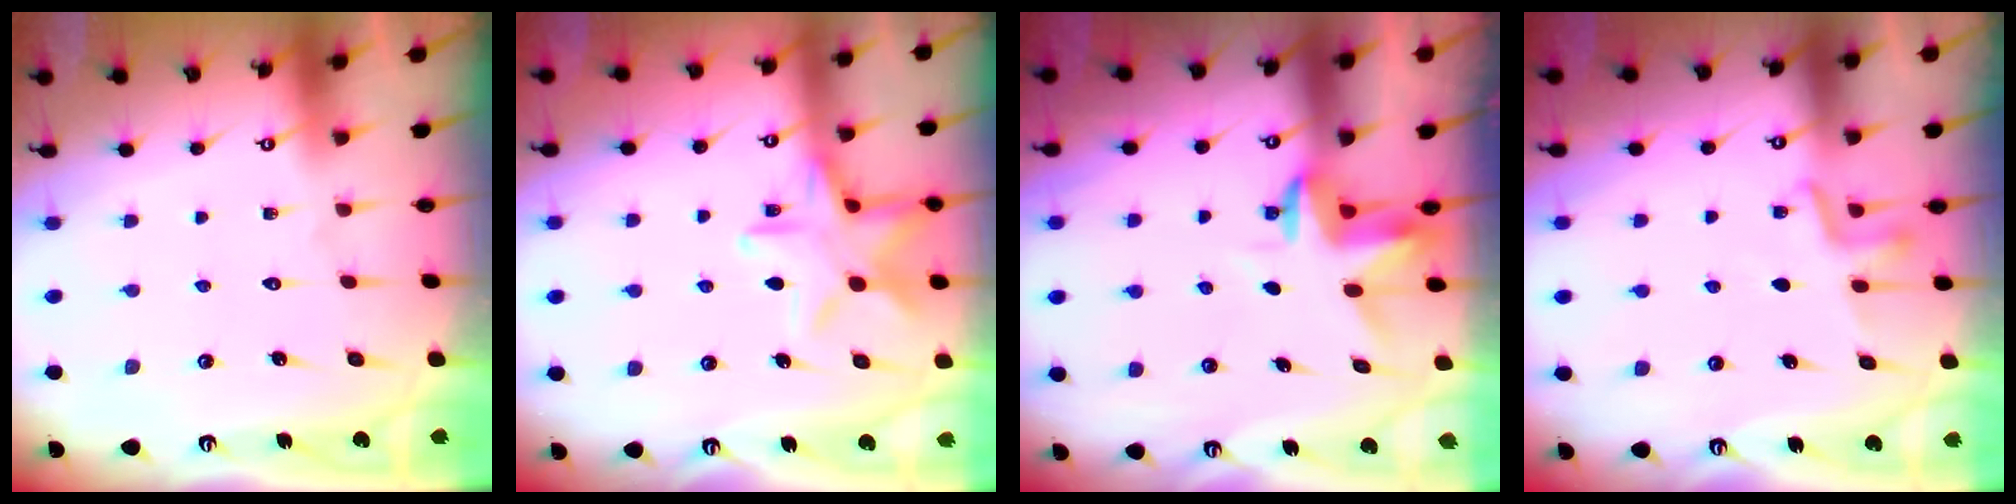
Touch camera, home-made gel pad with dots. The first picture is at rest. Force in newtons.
{"total": 13.8, "press": 13.7, "slide": 0.9}
{"total": 3.7, "press": 3.7, "slide": 0.2}
{"total": 5.2, "press": 5.1, "slide": 1.0}